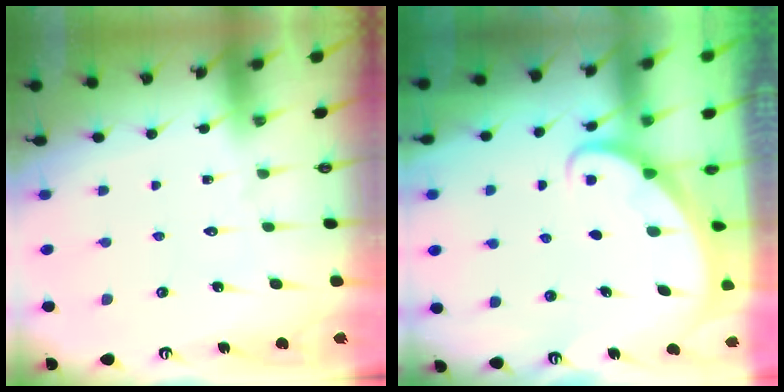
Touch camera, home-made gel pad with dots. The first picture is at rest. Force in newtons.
{"total": 1.9, "press": 1.9, "slide": 0.1}